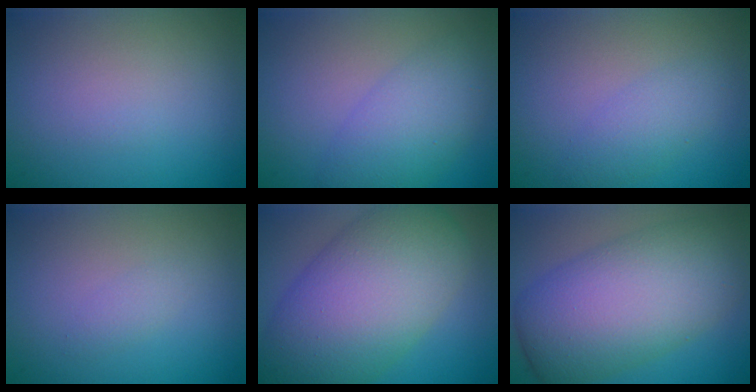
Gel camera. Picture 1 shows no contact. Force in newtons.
{"total": 4.7, "press": 4.7, "slide": 0.3}
{"total": 2.2, "press": 2.2, "slide": 0.1}
{"total": 0.8, "press": 0.8, "slide": 0.1}
{"total": 12.1, "press": 12.1, "slide": 0.2}
{"total": 10.0, "press": 10.0, "slide": 0.5}